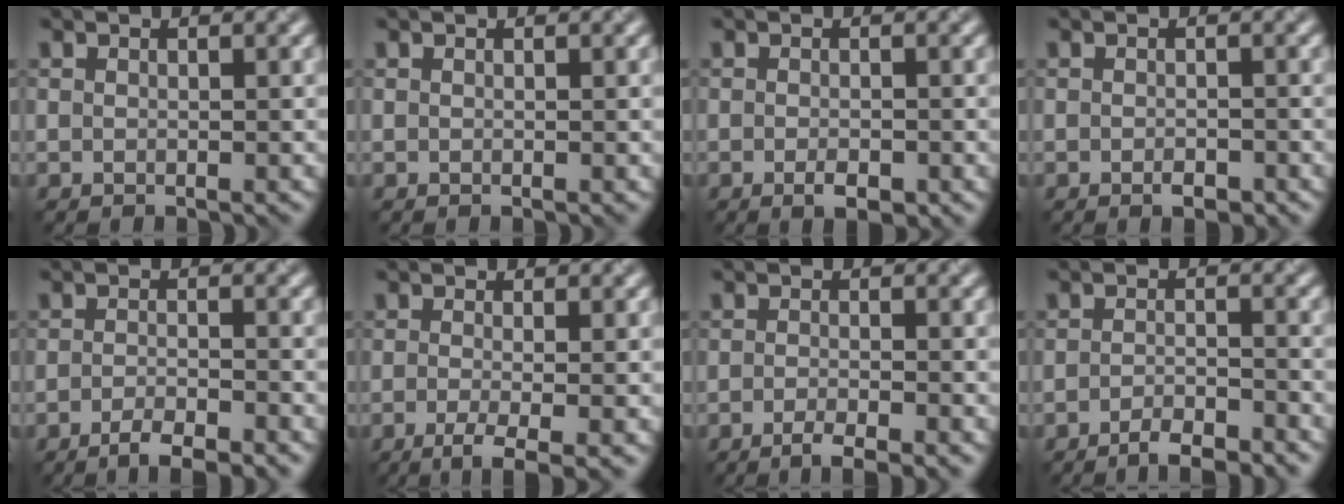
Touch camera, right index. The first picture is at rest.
{"total": 0.0}
{"total": 1.9, "force": [-0.9, 0.7, 1.5], "torque": [-0.023, -0.004, -0.012]}
{"total": 1.3, "force": [-0.7, 0.6, 0.9], "torque": [-0.014, -0.003, -0.011]}
{"total": 3.1, "force": [-2.1, 0.7, 2.2], "torque": [-0.038, -0.001, -0.040]}
{"total": 3.5, "force": [-1.3, 0.9, 3.1], "torque": [-0.054, -0.009, -0.028]}
{"total": 2.8, "force": [-1.6, 0.6, 2.2], "torque": [-0.031, -0.004, -0.034]}
{"total": 3.0, "force": [-2.3, 0.6, 1.7], "torque": [-0.025, 0.002, -0.043]}